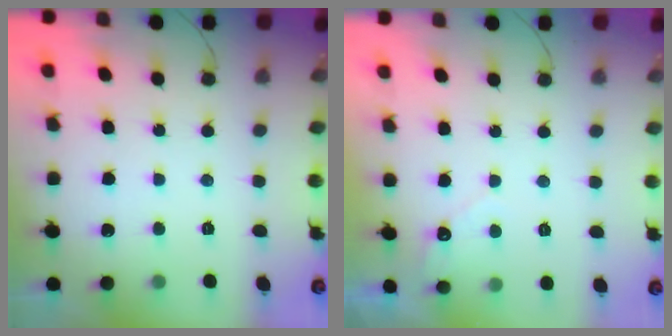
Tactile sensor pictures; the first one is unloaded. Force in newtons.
{"total": 2.5, "press": 2.5, "slide": 0.1}